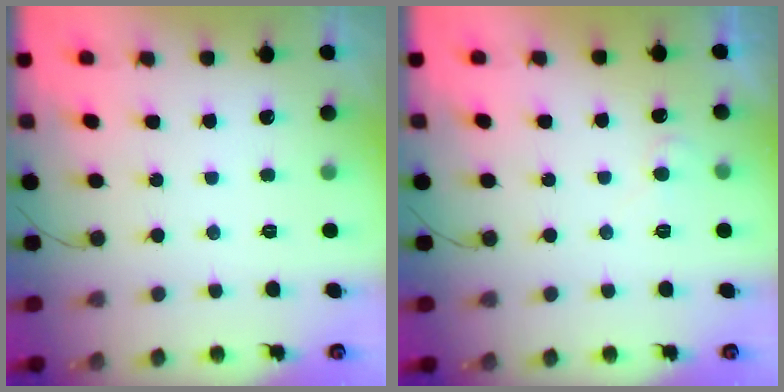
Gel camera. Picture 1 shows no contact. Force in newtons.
{"total": 4.0, "press": 4.0, "slide": 0.4}